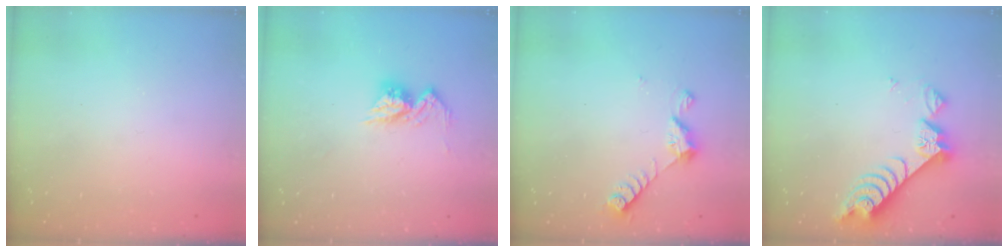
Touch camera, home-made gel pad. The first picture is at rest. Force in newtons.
{"total": 9.6, "press": 9.6, "slide": 0.8}
{"total": 7.2, "press": 7.2, "slide": 0.5}
{"total": 8.5, "press": 8.4, "slide": 0.8}